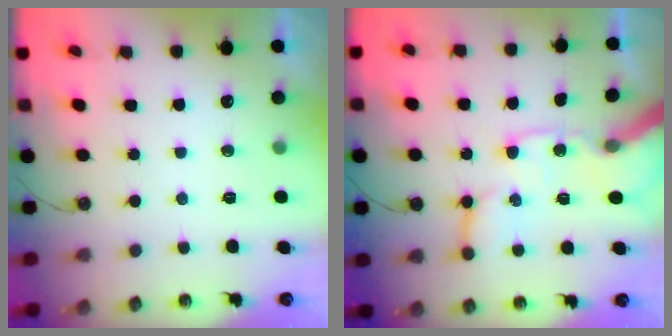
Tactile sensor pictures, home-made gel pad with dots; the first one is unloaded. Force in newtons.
{"total": 16.2, "press": 16.0, "slide": 2.4}